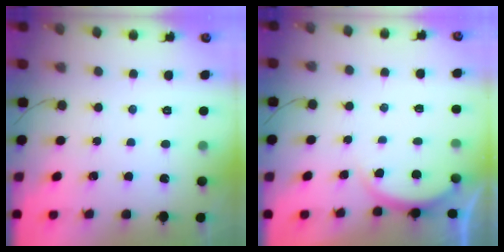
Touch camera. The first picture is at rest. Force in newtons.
{"total": 3.0, "press": 2.9, "slide": 0.5}